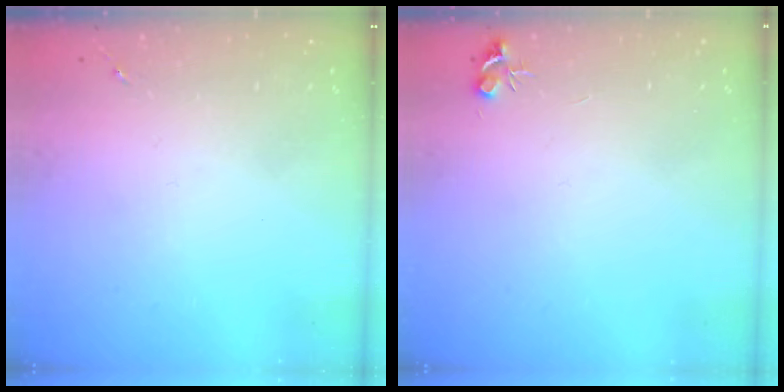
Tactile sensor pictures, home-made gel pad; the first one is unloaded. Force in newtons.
{"total": 4.7, "press": 4.7, "slide": 0.6}